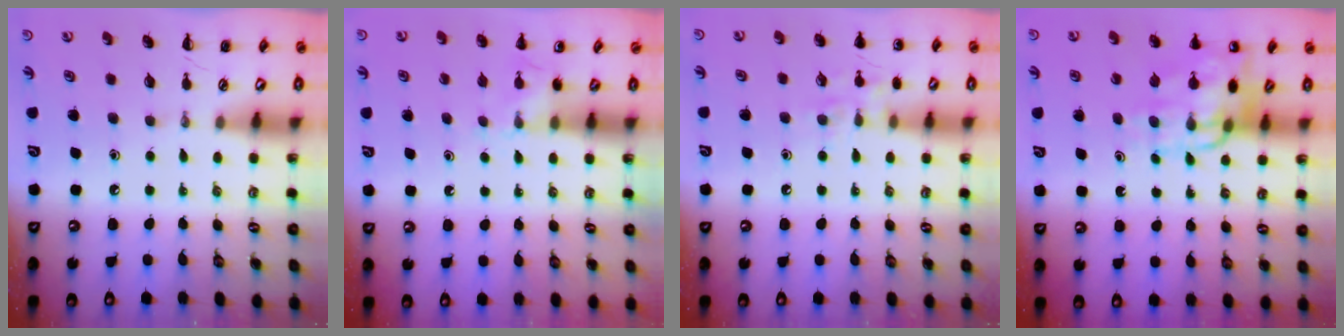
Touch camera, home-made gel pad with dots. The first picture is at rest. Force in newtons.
{"total": 6.3, "press": 6.1, "slide": 1.5}
{"total": 8.5, "press": 8.4, "slide": 1.6}
{"total": 12.0, "press": 11.7, "slide": 2.2}